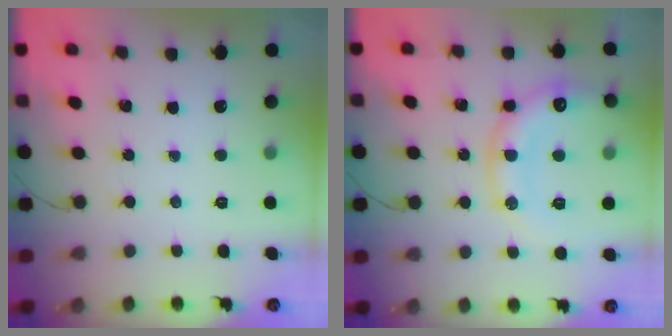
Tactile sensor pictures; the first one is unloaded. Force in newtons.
{"total": 16.5, "press": 16.4, "slide": 2.1}